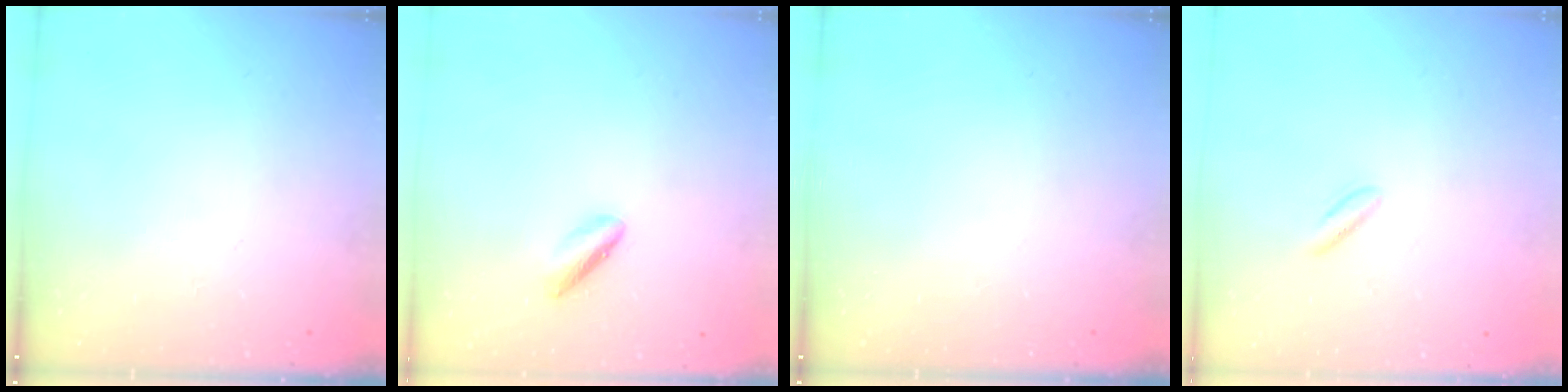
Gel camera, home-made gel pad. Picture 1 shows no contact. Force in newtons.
{"total": 2.3, "press": 2.2, "slide": 0.4}
{"total": 0.0}
{"total": 1.4, "press": 1.0, "slide": 0.9}